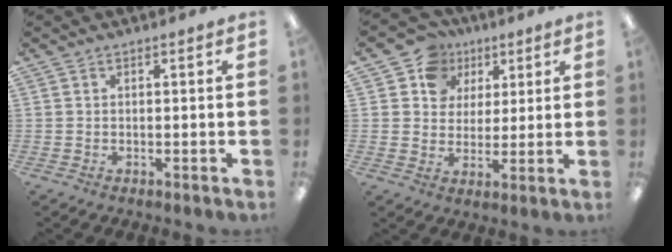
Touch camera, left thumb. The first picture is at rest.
{"total": 9.5, "force": [4.7, 8.2, 1.2], "torque": [-0.037, -0.030, 0.089]}